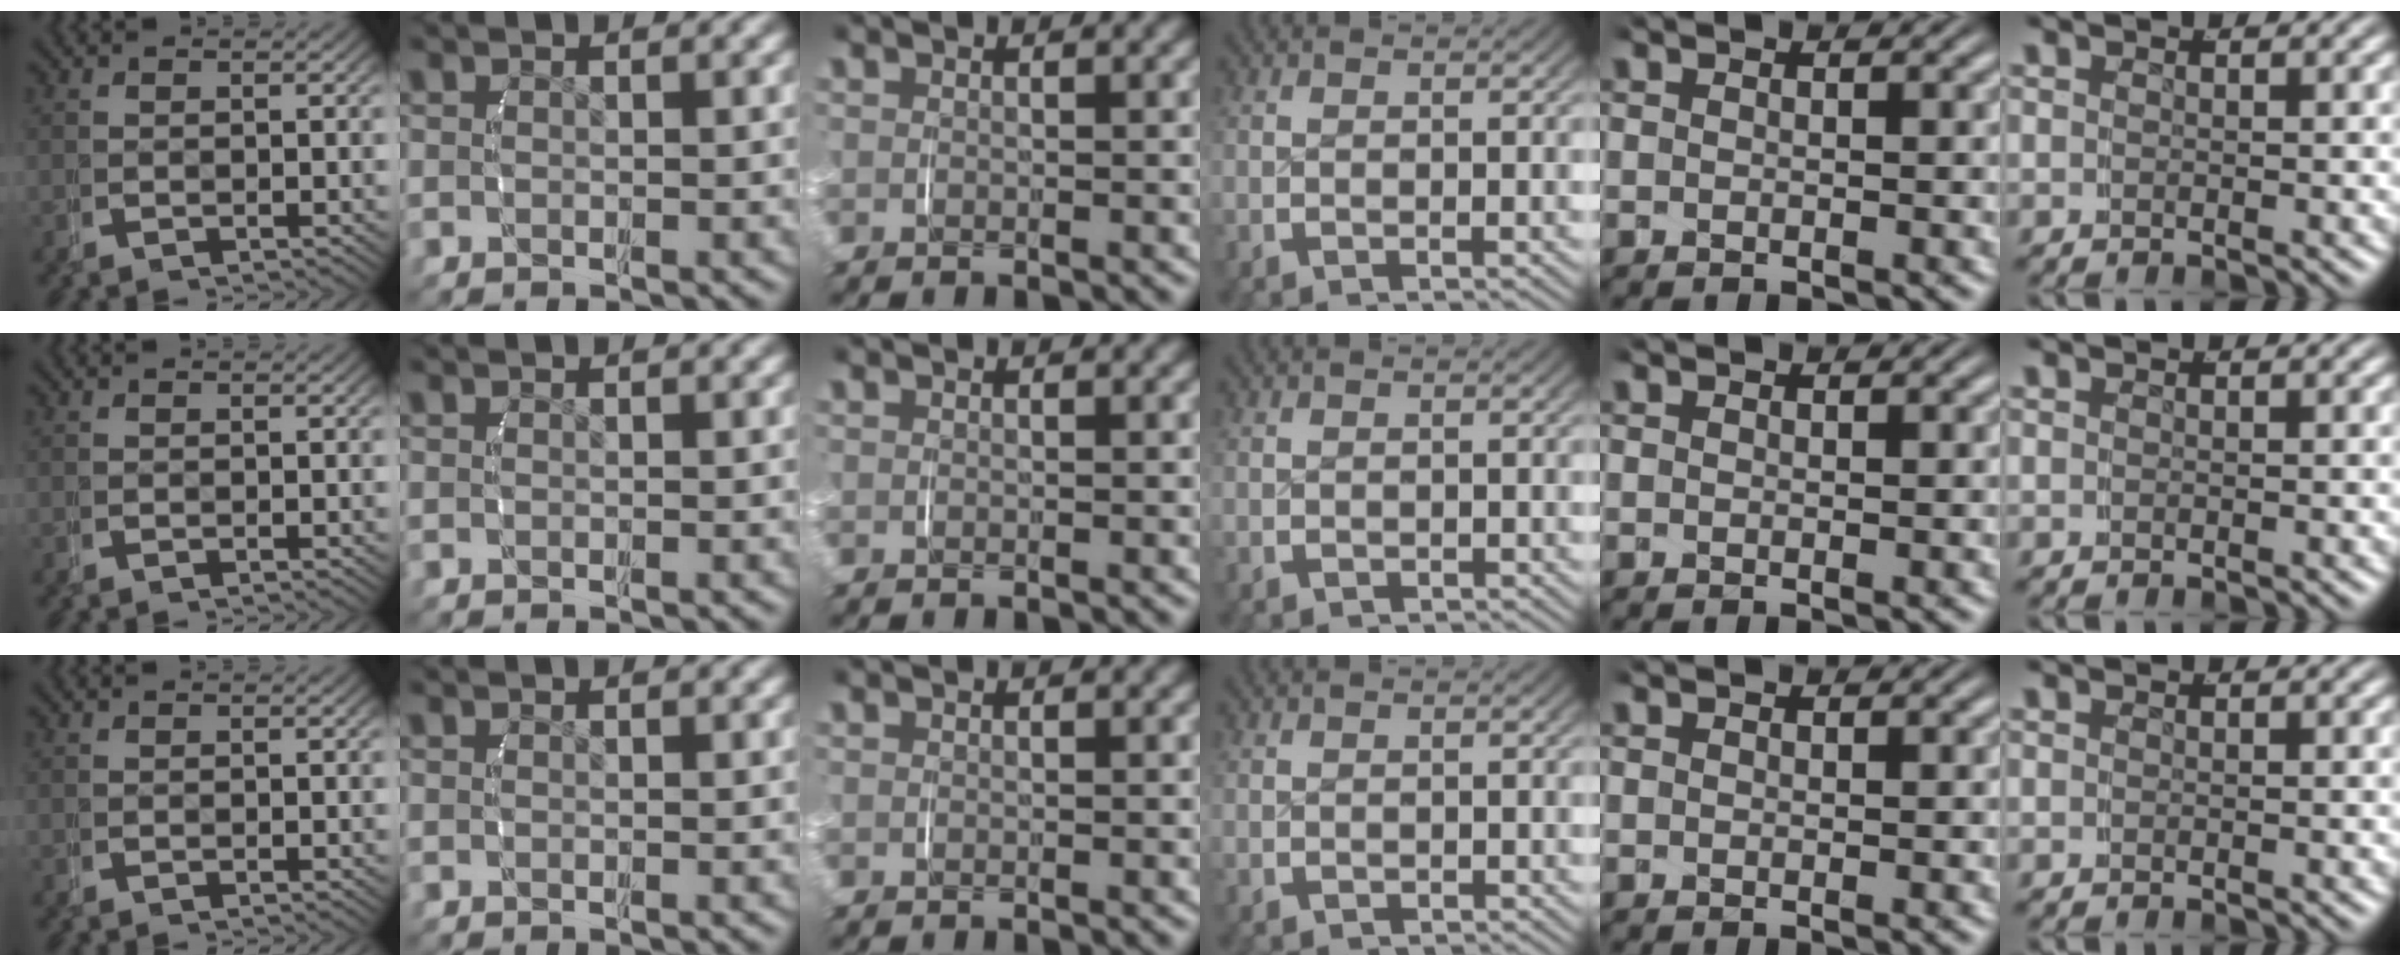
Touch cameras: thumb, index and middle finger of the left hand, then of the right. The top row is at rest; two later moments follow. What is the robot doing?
{"motion": "grasp_and_lifting", "object": "router"}